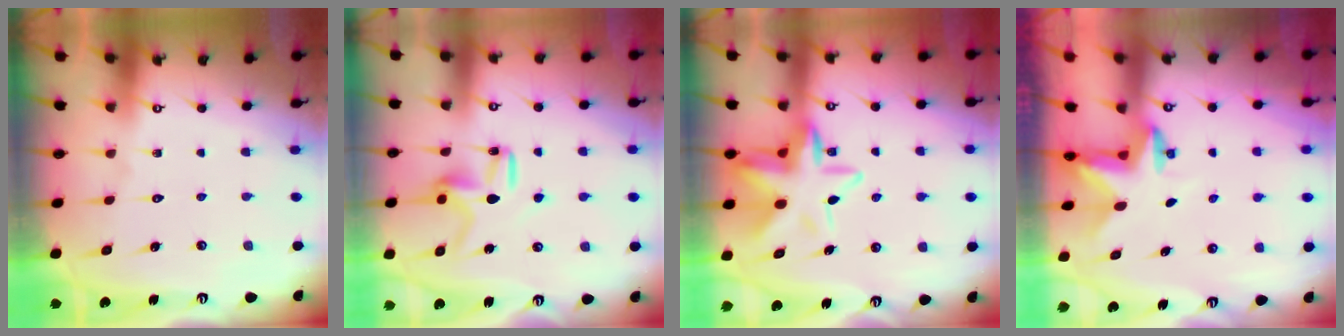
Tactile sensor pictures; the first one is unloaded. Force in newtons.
{"total": 9.0, "press": 9.0, "slide": 0.7}
{"total": 11.9, "press": 11.6, "slide": 2.3}
{"total": 2.5, "press": 2.5, "slide": 0.4}